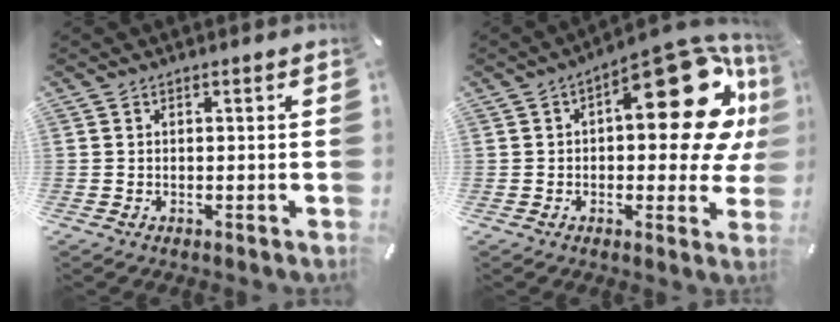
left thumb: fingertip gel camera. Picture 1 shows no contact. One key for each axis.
{"total": 24.0, "fx": 7.0, "fy": 11.5, "fz": 19.8, "tx": -0.227, "ty": -0.056, "tz": 0.117}